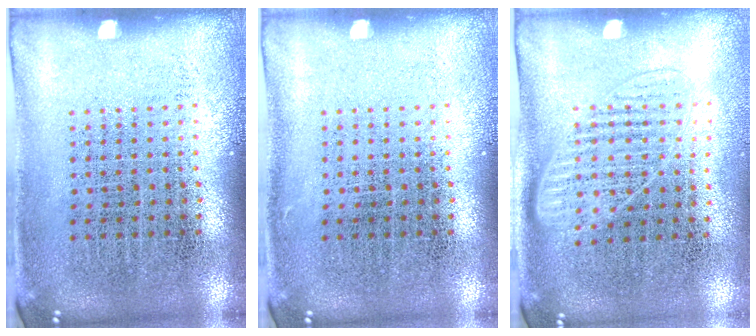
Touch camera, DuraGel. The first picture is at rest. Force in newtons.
{"total": 0.0}
{"total": 1.2, "press": 1.0, "slide": 0.6}